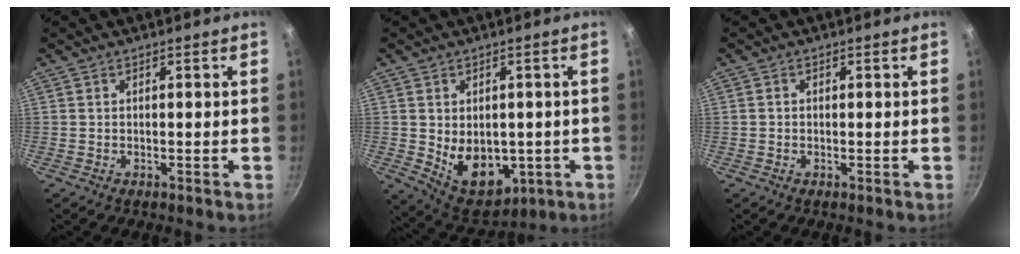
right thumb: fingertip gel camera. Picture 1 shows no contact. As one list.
[{"total": 11.9, "force": [-1.4, 8.4, 8.3], "torque": [-0.089, -0.016, 0.005]}, {"total": 0.6, "force": [-0.1, 0.6, 0.3], "torque": [-0.005, 0.004, -0.001]}]